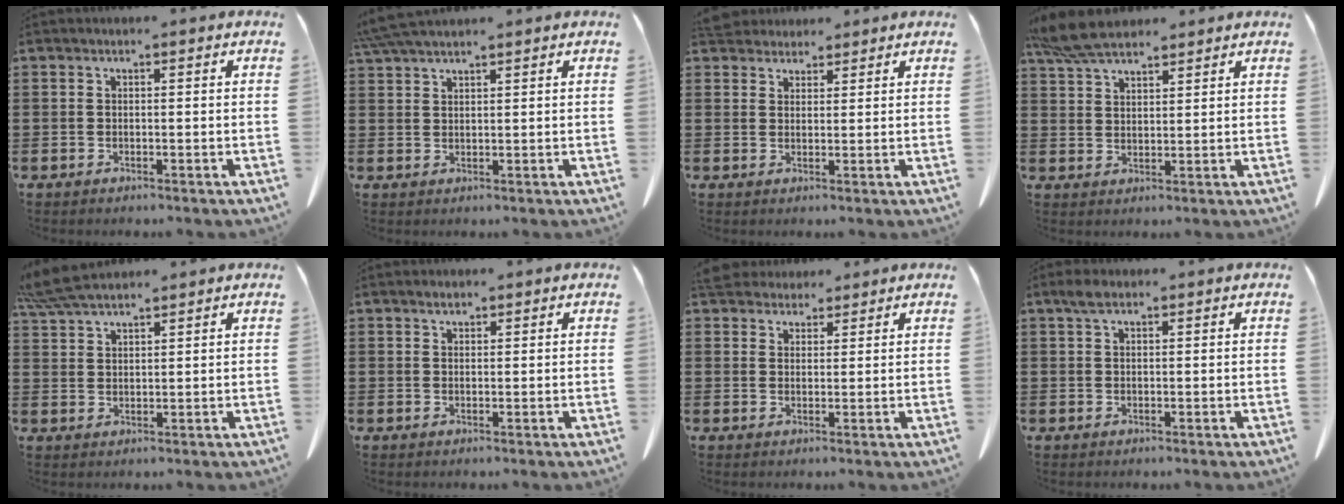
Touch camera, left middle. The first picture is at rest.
{"total": 4.2, "force": [3.7, 0.3, 1.9], "torque": [-0.049, -0.005, 0.071]}
{"total": 3.9, "force": [3.7, 1.2, 0.5], "torque": [-0.022, -0.006, 0.072]}
{"total": 7.0, "force": [5.9, 1.9, 3.2], "torque": [-0.081, -0.007, 0.115]}
{"total": 6.1, "force": [5.2, 1.0, 2.9], "torque": [-0.072, -0.011, 0.102]}
{"total": 1.4, "force": [1.1, 0.5, 0.6], "torque": [-0.006, -0.004, 0.021]}
{"total": 4.6, "force": [4.2, 1.5, 1.0], "torque": [-0.033, -0.006, 0.082]}
{"total": 2.1, "force": [1.2, 1.0, 1.3], "torque": [-0.031, 0.005, 0.023]}